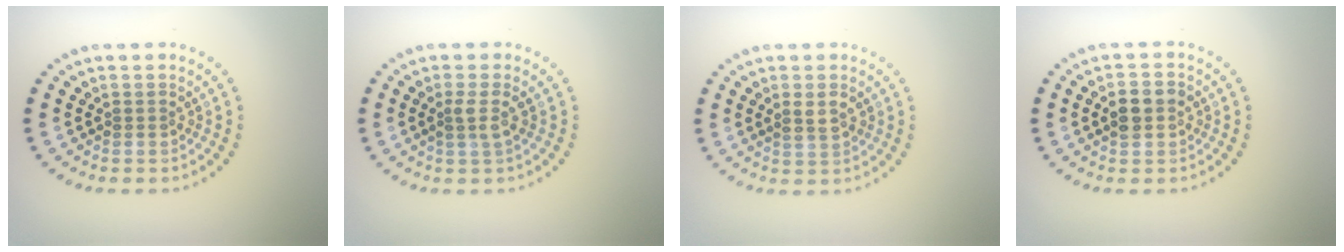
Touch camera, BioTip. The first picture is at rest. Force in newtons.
{"total": 1.7, "press": 1.4, "slide": 0.9}
{"total": 1.7, "press": 1.6, "slide": 0.4}
{"total": 3.0, "press": 2.9, "slide": 0.2}